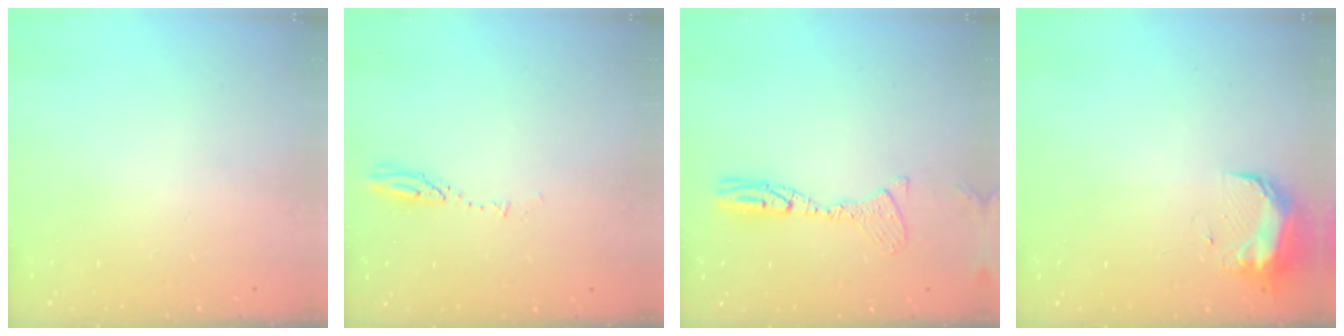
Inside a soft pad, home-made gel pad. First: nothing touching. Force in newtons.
{"total": 3.2, "press": 3.2, "slide": 0.3}
{"total": 11.8, "press": 11.6, "slide": 2.1}
{"total": 9.7, "press": 9.7, "slide": 0.7}